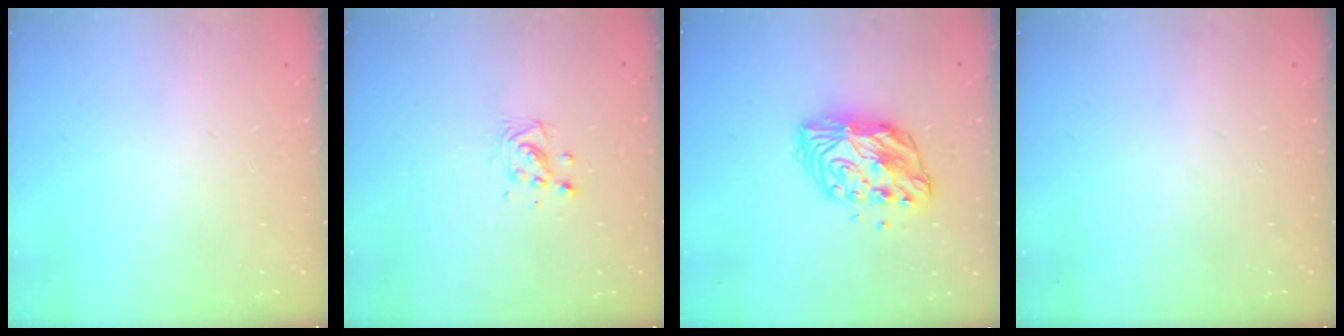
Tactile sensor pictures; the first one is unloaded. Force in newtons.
{"total": 6.3, "press": 6.1, "slide": 1.7}
{"total": 11.1, "press": 11.1, "slide": 0.8}
{"total": 0.0}